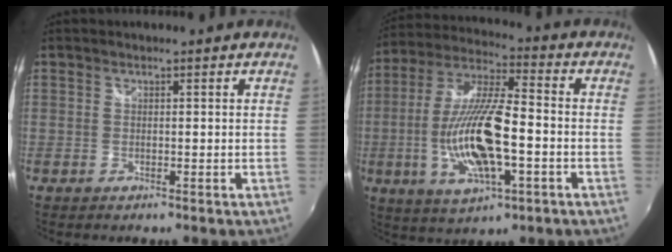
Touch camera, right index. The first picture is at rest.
{"total": 17.3, "force": [-4.2, 5.3, 16.0], "torque": [-0.325, -0.010, -0.074]}